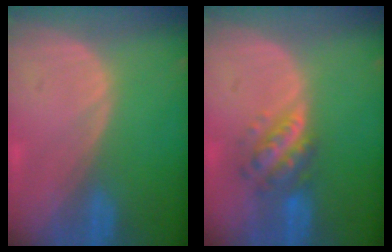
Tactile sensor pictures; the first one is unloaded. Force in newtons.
{"total": 5.8, "press": 5.3, "slide": 2.4}